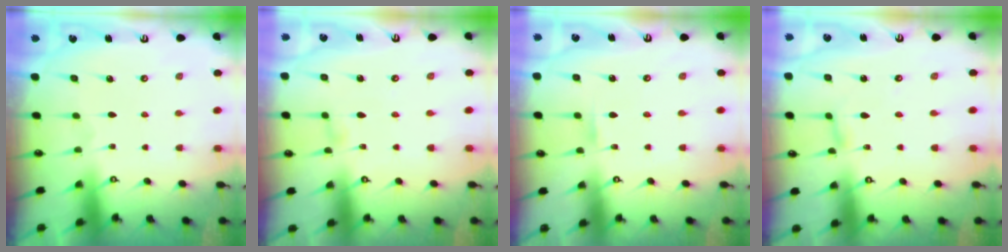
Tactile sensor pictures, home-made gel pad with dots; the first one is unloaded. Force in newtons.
{"total": 3.0, "press": 3.0, "slide": 0.4}
{"total": 1.3, "press": 1.3, "slide": 0.1}
{"total": 2.5, "press": 2.5, "slide": 0.4}